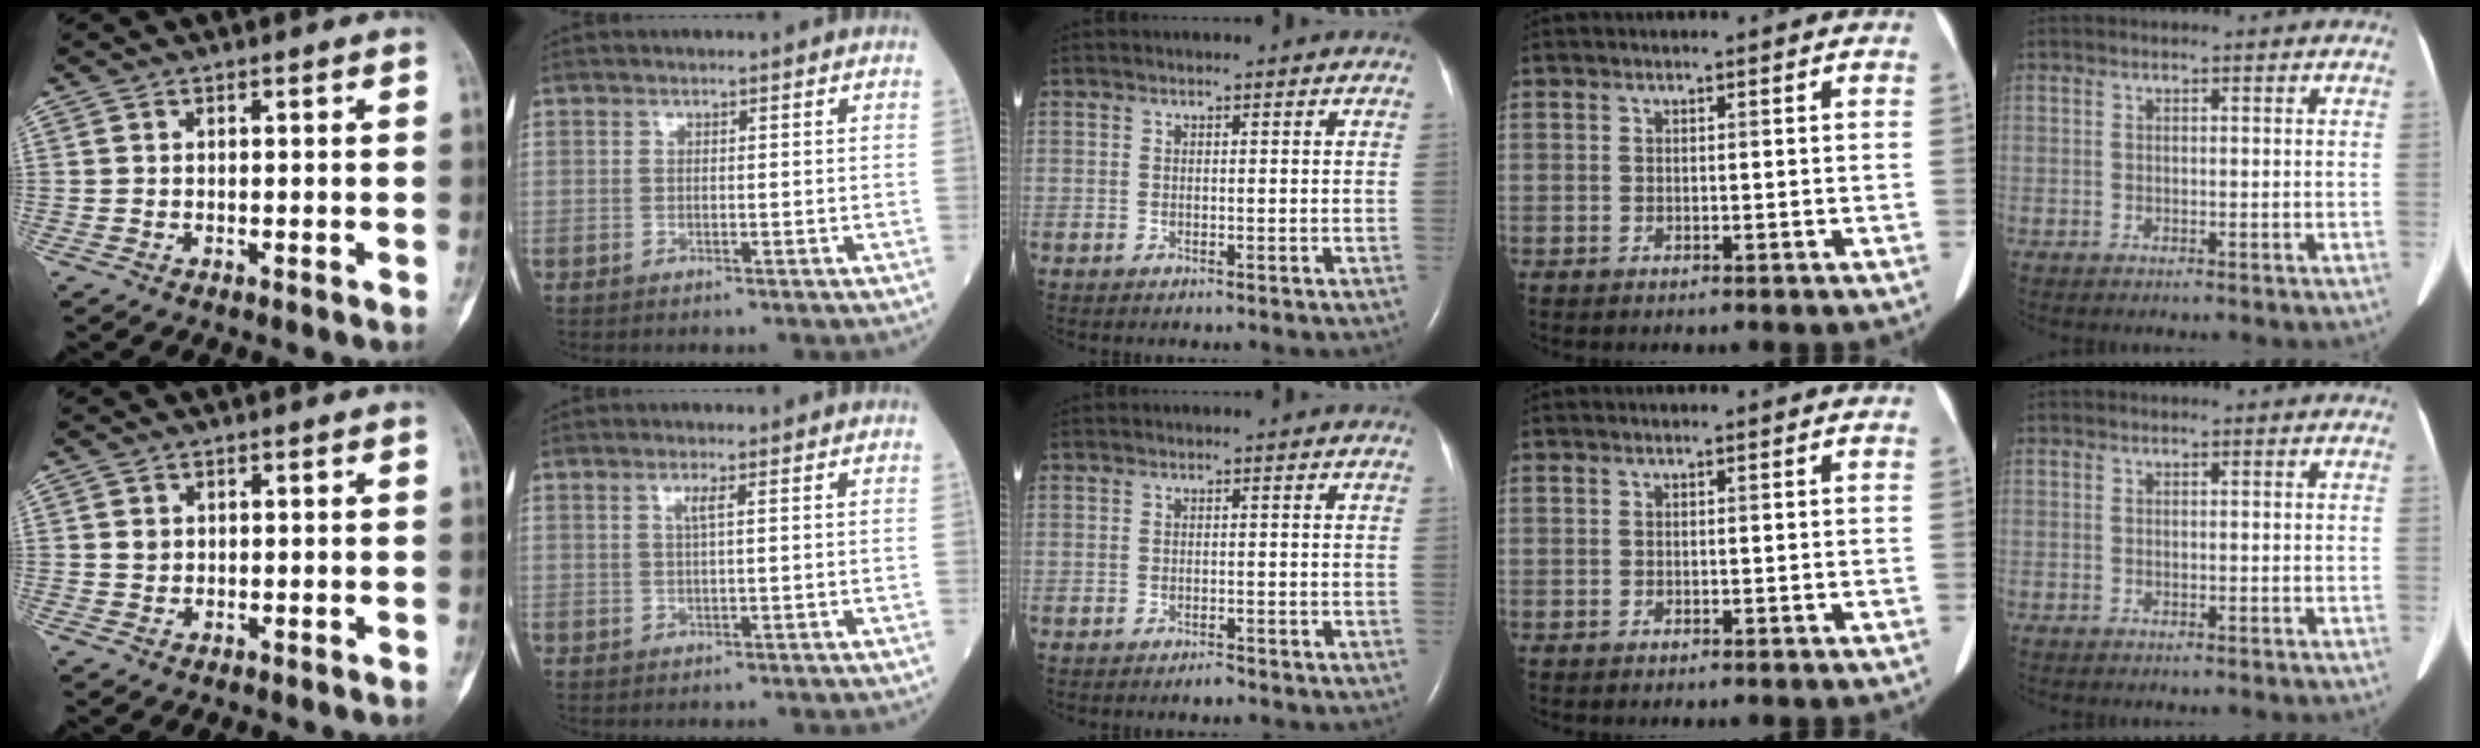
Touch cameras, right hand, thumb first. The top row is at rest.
{"thumb": {"total": 1.4, "force": [0.4, 1.2, 0.6], "torque": [-0.006, 0.000, 0.008]}, "index": {"total": 1.5, "force": [0.6, -0.2, 1.4], "torque": [-0.030, 0.000, 0.010]}, "middle": {"total": 0.8, "force": [-0.7, 0.0, 0.4], "torque": [-0.011, -0.003, -0.008]}}